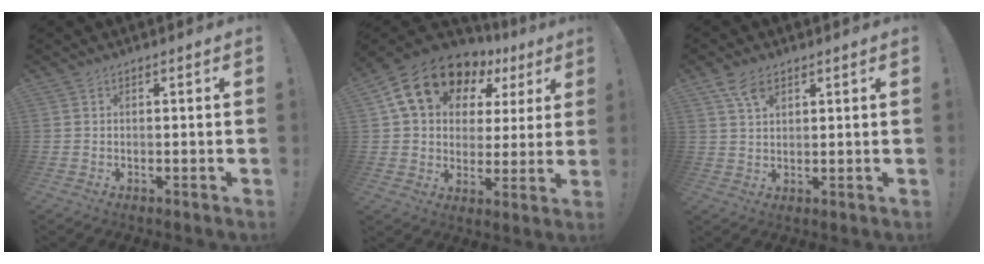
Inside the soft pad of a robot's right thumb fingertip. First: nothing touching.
{"total": 17.9, "force": [9.6, 11.9, 9.3], "torque": [-0.149, -0.045, 0.184]}
{"total": 5.2, "force": [3.2, 2.7, 3.2], "torque": [-0.051, -0.012, 0.057]}